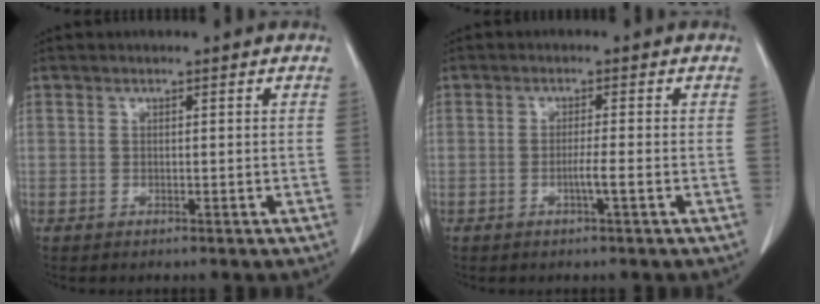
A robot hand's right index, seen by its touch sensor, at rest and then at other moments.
{"total": 2.2, "force": [-0.8, -0.4, 2.0], "torque": [-0.037, -0.003, -0.016]}